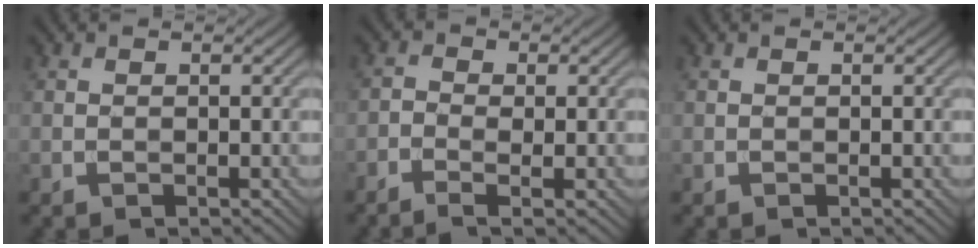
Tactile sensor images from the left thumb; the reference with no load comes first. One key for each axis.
{"total": 2.3, "fx": -1.1, "fy": 0.7, "fz": 1.9, "tx": -0.040, "ty": -0.001, "tz": -0.028}
{"total": 0.0}